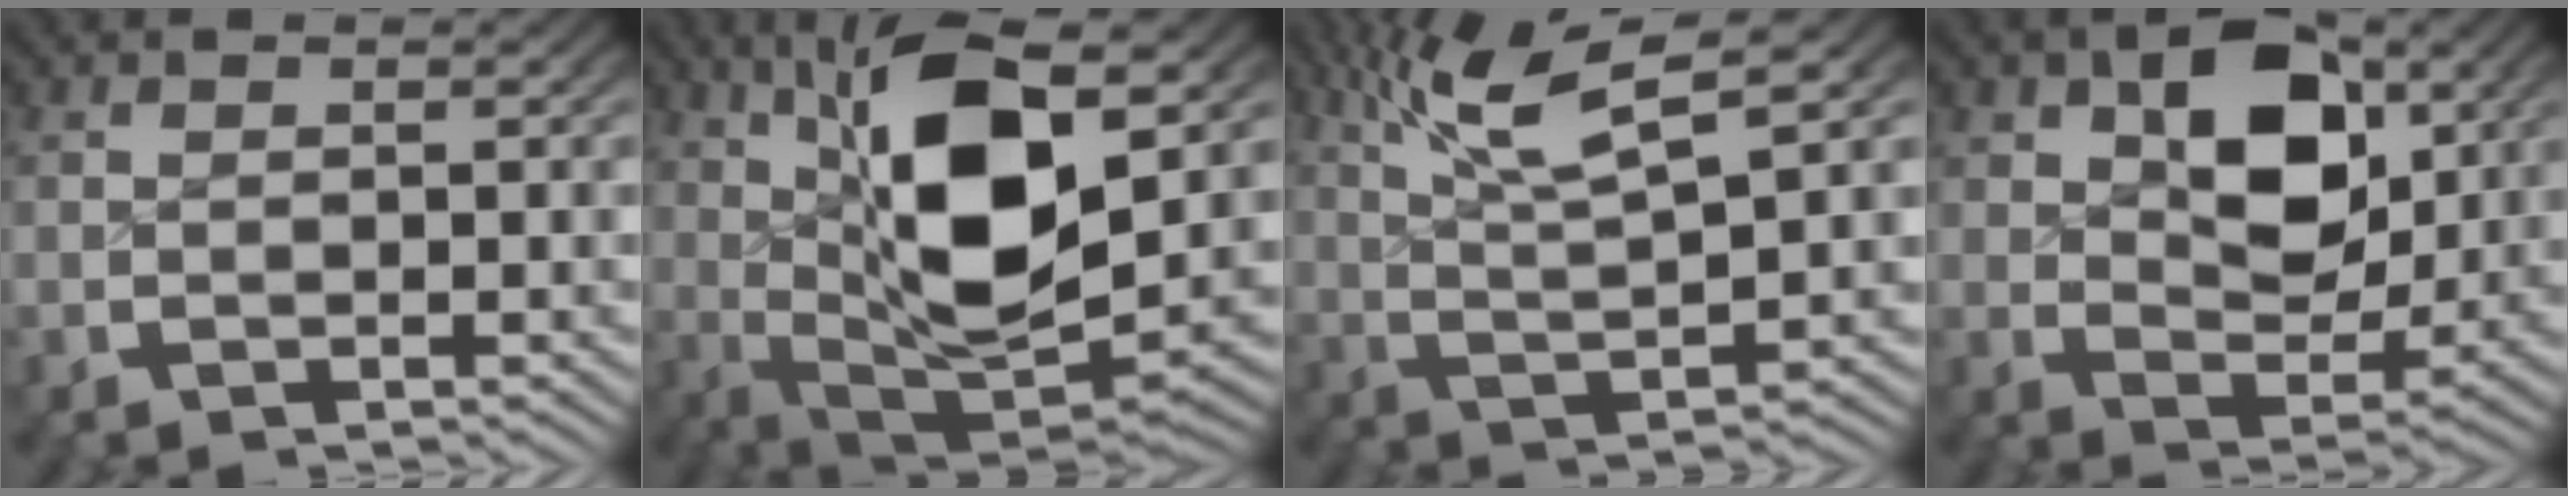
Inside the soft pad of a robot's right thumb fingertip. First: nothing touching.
{"total": 14.7, "force": [1.3, 7.5, 12.6], "torque": [-0.236, -0.038, 0.042]}
{"total": 9.0, "force": [4.3, 3.6, 7.1], "torque": [-0.135, -0.001, 0.071]}
{"total": 7.6, "force": [1.9, 4.8, 5.6], "torque": [-0.083, -0.024, 0.041]}